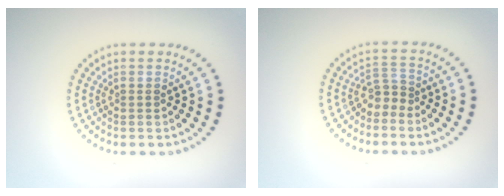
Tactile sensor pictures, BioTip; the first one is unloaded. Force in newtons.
{"total": 1.8, "press": 1.2, "slide": 1.3}